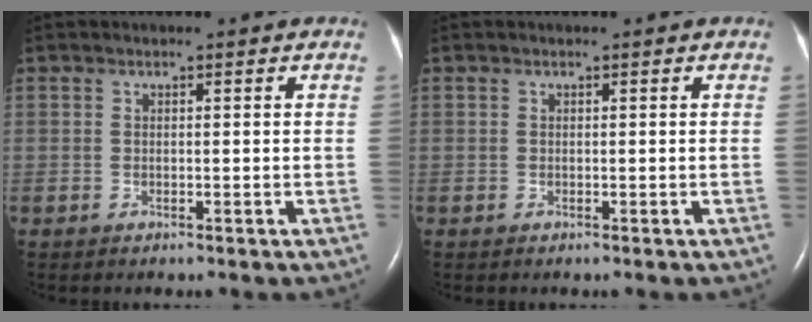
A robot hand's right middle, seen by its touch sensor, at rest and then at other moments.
{"total": 0.0}